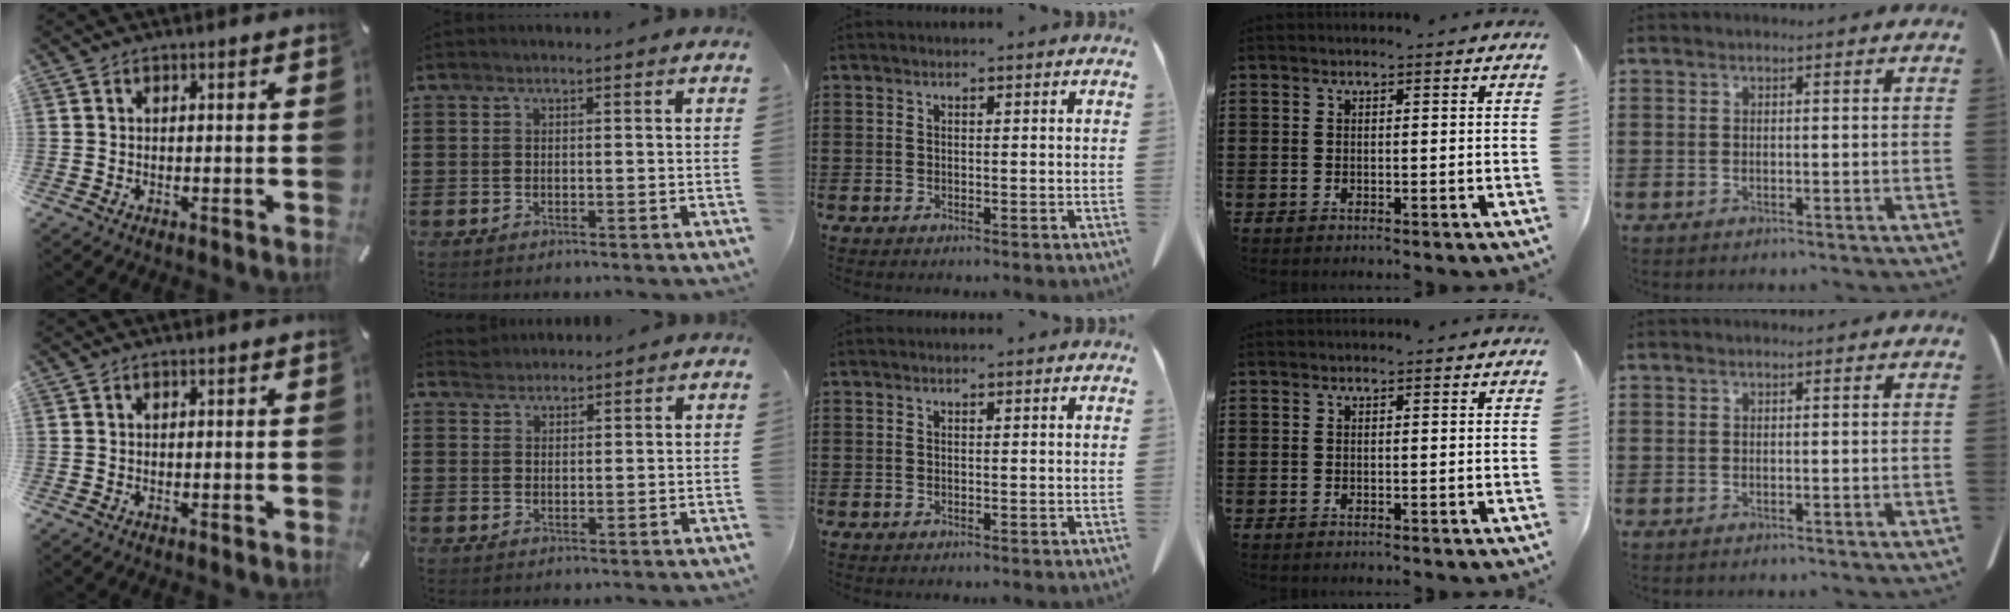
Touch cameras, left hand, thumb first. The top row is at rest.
{"index": {"total": 1.7, "force": [1.6, 0.5, -0.3], "torque": [0.000, 0.003, 0.033]}}